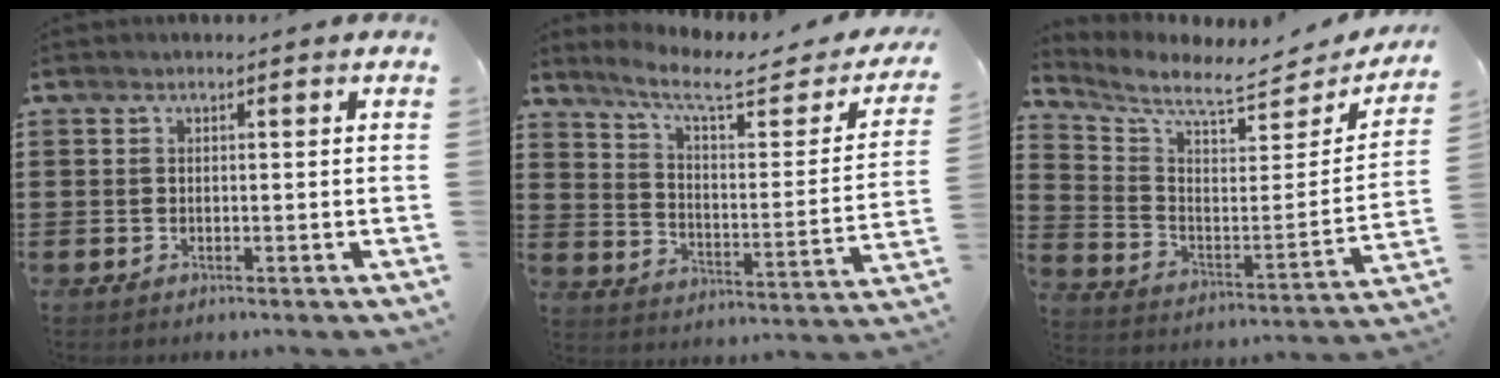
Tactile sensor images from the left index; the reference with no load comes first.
{"total": 8.2, "force": [6.3, 1.2, 5.1], "torque": [-0.118, -0.037, 0.103]}
{"total": 6.9, "force": [6.0, 1.1, 3.2], "torque": [-0.092, -0.048, 0.099]}